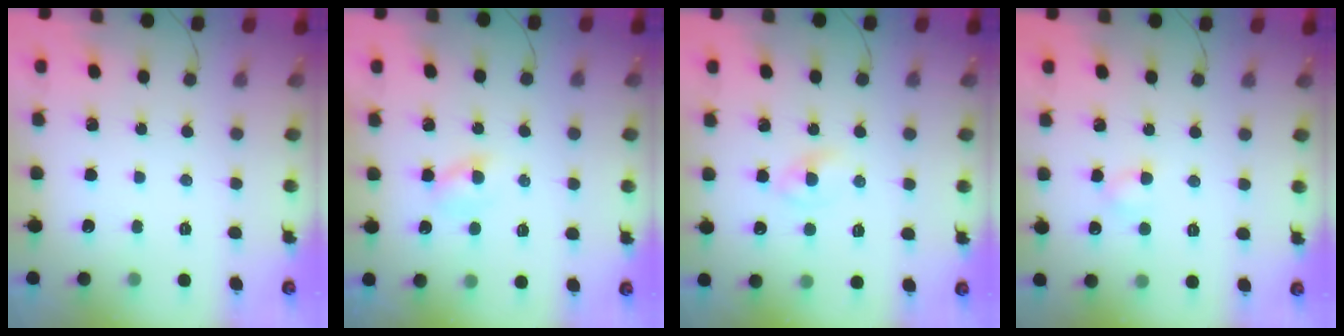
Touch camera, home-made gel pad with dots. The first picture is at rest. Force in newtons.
{"total": 1.6, "press": 1.4, "slide": 0.8}
{"total": 1.6, "press": 1.4, "slide": 0.9}
{"total": 3.0, "press": 2.8, "slide": 1.1}